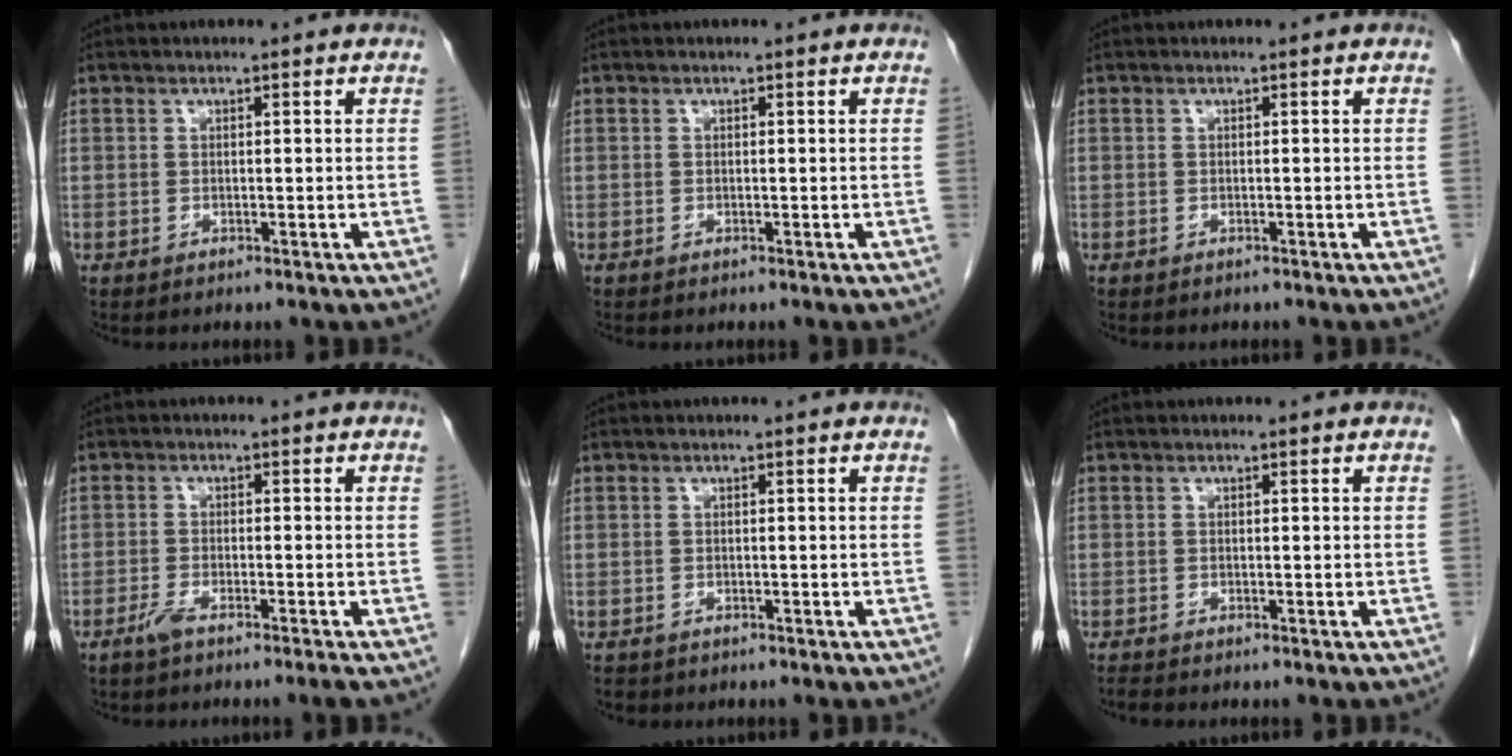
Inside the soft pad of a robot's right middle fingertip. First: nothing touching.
{"total": 0.0}
{"total": 0.0}
{"total": 2.7, "force": [-2.1, -0.4, 1.7], "torque": [-0.038, -0.003, -0.045]}
{"total": 1.7, "force": [-1.3, 0.9, 0.4], "torque": [-0.014, -0.002, -0.018]}
{"total": 0.8, "force": [-0.8, 0.0, 0.2], "torque": [-0.013, -0.004, -0.016]}